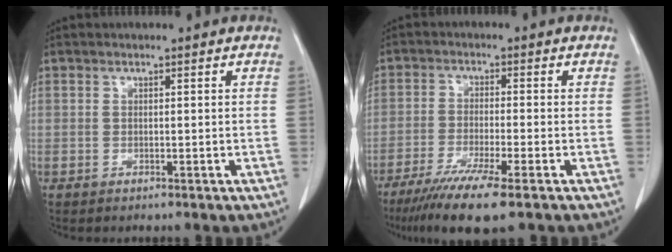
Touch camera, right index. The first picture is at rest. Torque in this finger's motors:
{"motor_torque": [1.10, -1.04, 0.59, 0.18]}